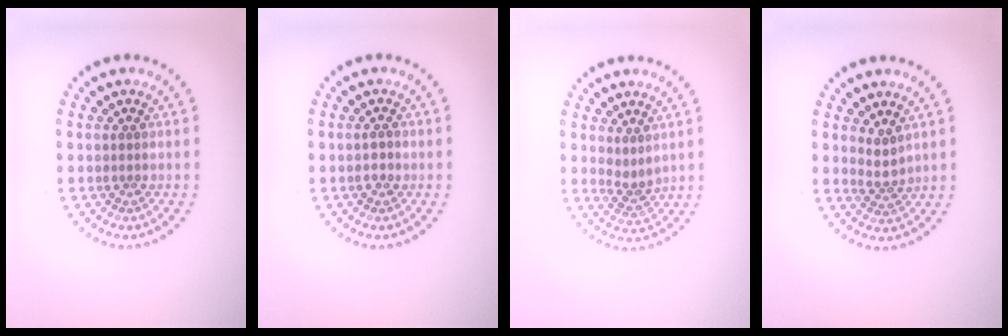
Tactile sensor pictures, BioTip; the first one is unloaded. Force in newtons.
{"total": 0.9, "press": 0.9, "slide": 0.1}
{"total": 1.8, "press": 1.4, "slide": 1.1}
{"total": 1.8, "press": 1.3, "slide": 1.3}